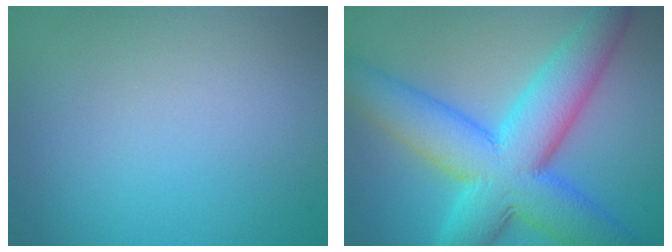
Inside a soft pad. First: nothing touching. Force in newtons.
{"total": 11.4, "press": 11.4, "slide": 0.1}